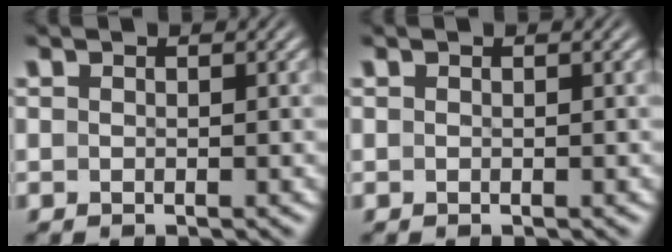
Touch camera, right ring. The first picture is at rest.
{"total": 0.0}